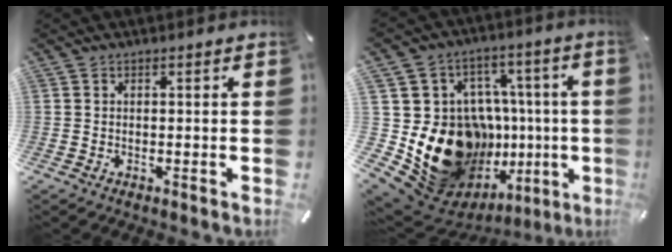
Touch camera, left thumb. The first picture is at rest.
{"total": 24.9, "force": [-6.5, 19.0, 14.7], "torque": [-0.223, 0.010, -0.053]}